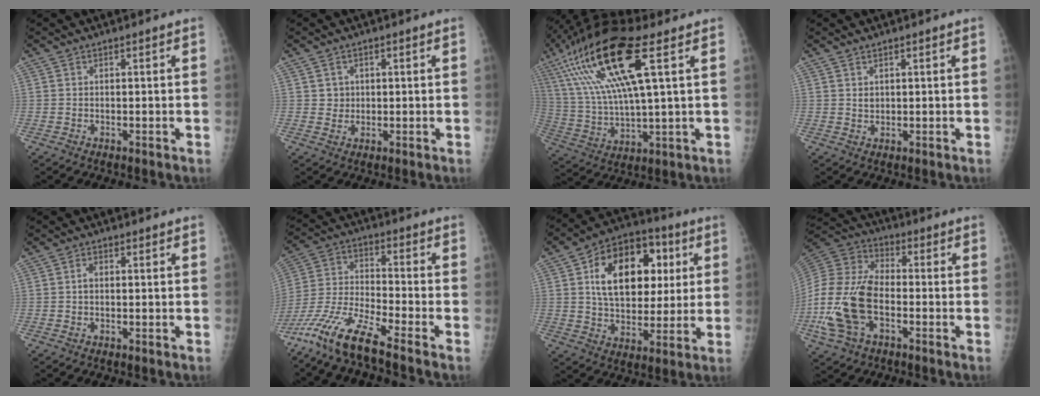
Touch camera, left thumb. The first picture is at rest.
{"total": 2.3, "force": [0.5, 2.1, 0.5], "torque": [0.005, 0.000, 0.009]}
{"total": 20.7, "force": [8.4, 4.7, 18.3], "torque": [-0.382, -0.009, 0.156]}
{"total": 1.4, "force": [0.8, 0.9, 0.7], "torque": [-0.008, -0.007, 0.018]}
{"total": 1.6, "force": [-0.1, 1.1, 1.3], "torque": [-0.019, 0.003, -0.005]}
{"total": 12.4, "force": [-9.7, 1.0, 7.7], "torque": [-0.178, 0.031, -0.196]}
{"total": 19.3, "force": [4.9, 12.8, 13.6], "torque": [-0.178, 0.003, 0.078]}
{"total": 17.7, "force": [-4.9, 10.4, 13.4], "torque": [-0.286, 0.026, -0.096]}